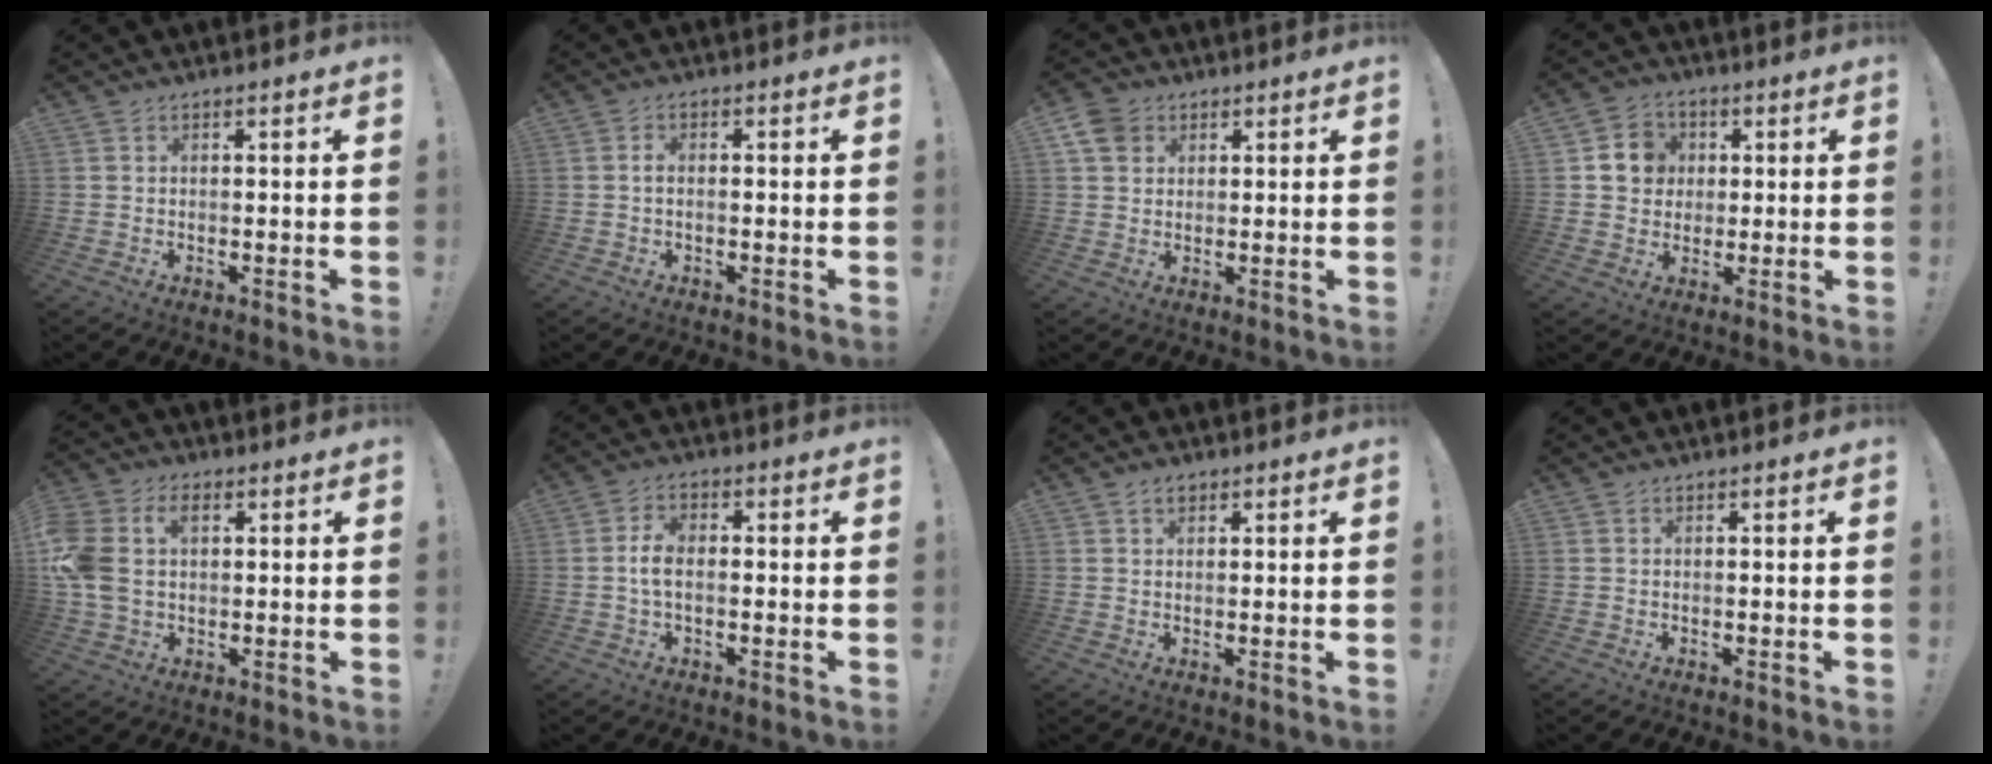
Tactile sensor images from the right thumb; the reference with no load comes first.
{"total": 1.7, "force": [-0.4, 0.8, 1.4], "torque": [-0.016, 0.002, -0.009]}
{"total": 6.7, "force": [3.1, 5.4, 2.4], "torque": [-0.038, -0.010, 0.063]}
{"total": 9.0, "force": [2.2, 8.3, 2.8], "torque": [-0.034, -0.004, 0.047]}
{"total": 11.3, "force": [2.2, 8.1, 7.6], "torque": [-0.170, -0.003, 0.036]}
{"total": 5.2, "force": [-0.4, 2.9, 4.3], "torque": [-0.074, 0.004, -0.007]}
{"total": 2.1, "force": [1.3, 1.4, 0.9], "torque": [-0.010, -0.002, 0.023]}
{"total": 0.0}